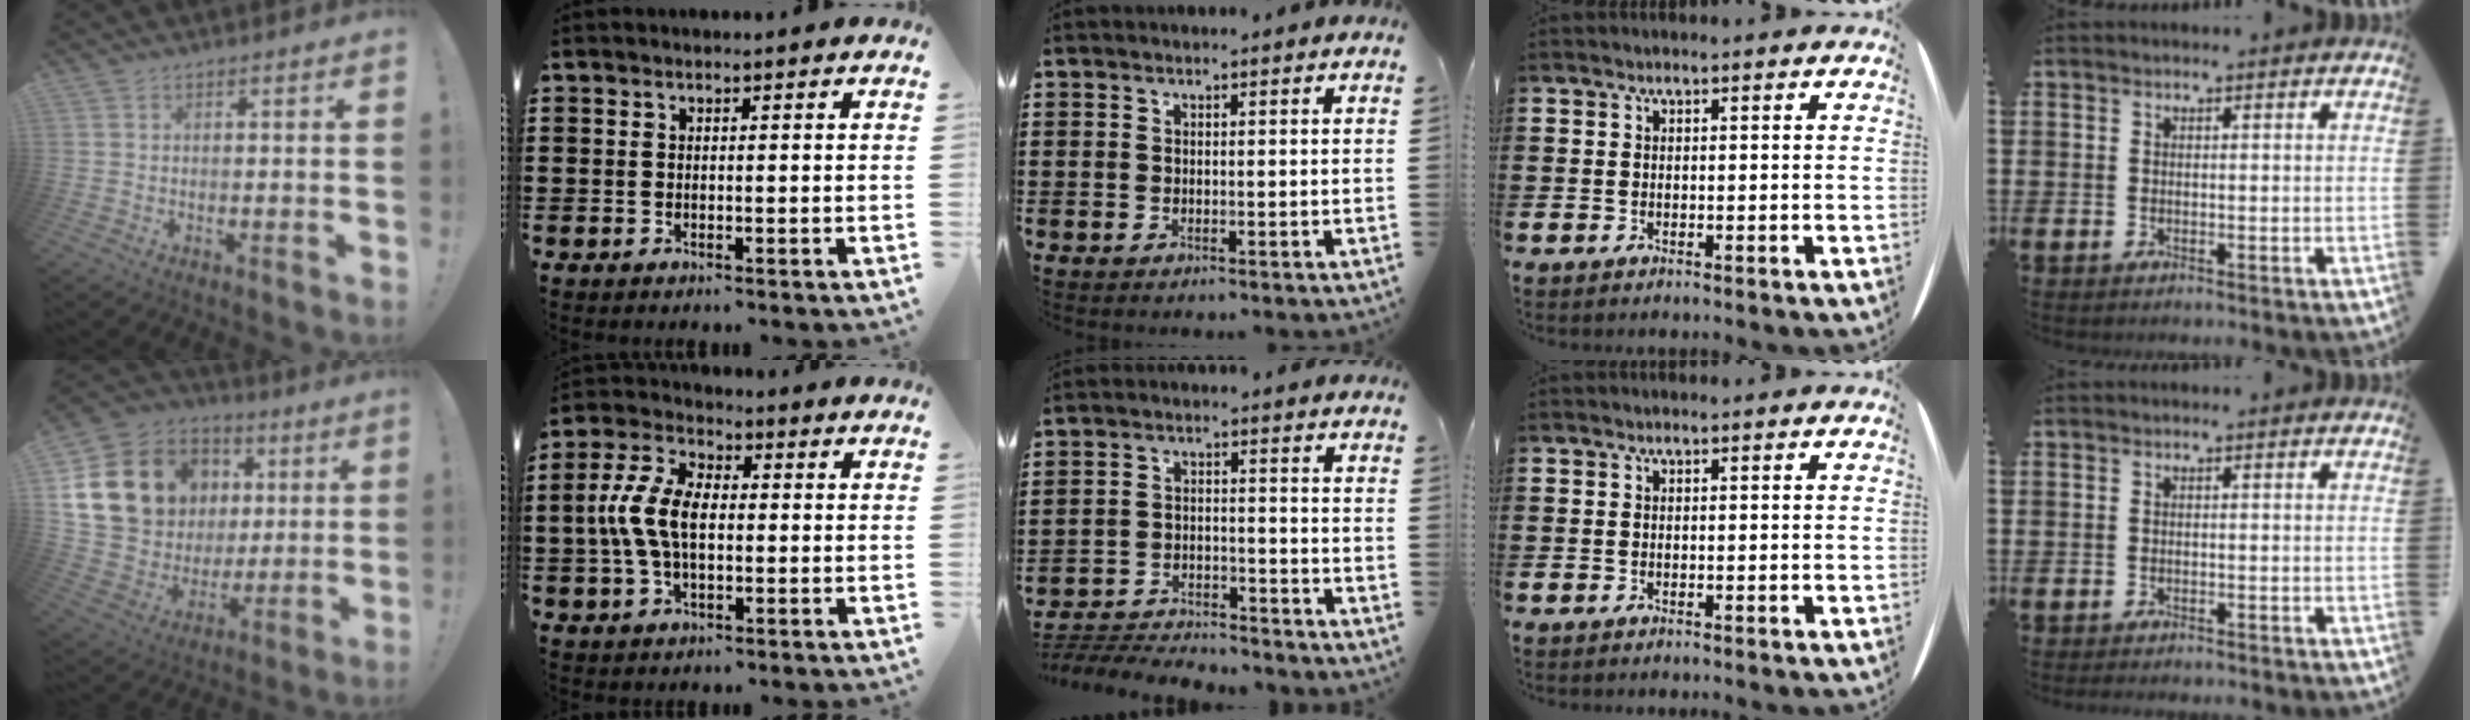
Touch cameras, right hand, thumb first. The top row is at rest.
{"thumb": {"total": 20.3, "force": [6.8, 16.3, 10.0], "torque": [-0.166, -0.019, 0.165]}, "index": {"total": 8.2, "force": [-0.6, 4.5, 6.8], "torque": [-0.167, 0.001, -0.020]}, "middle": {"total": 4.6, "force": [-4.5, 0.6, 0.7], "torque": [-0.022, 0.000, -0.094]}, "little": {"total": 0.7, "force": [-0.7, 0.0, 0.1], "torque": [-0.002, -0.003, -0.013]}}